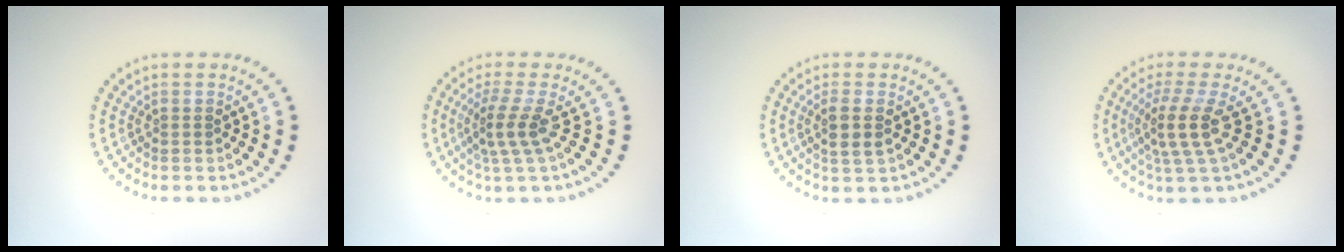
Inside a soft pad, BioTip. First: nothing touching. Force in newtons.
{"total": 2.7, "press": 1.9, "slide": 2.0}
{"total": 2.0, "press": 1.8, "slide": 0.9}
{"total": 3.6, "press": 2.6, "slide": 2.5}